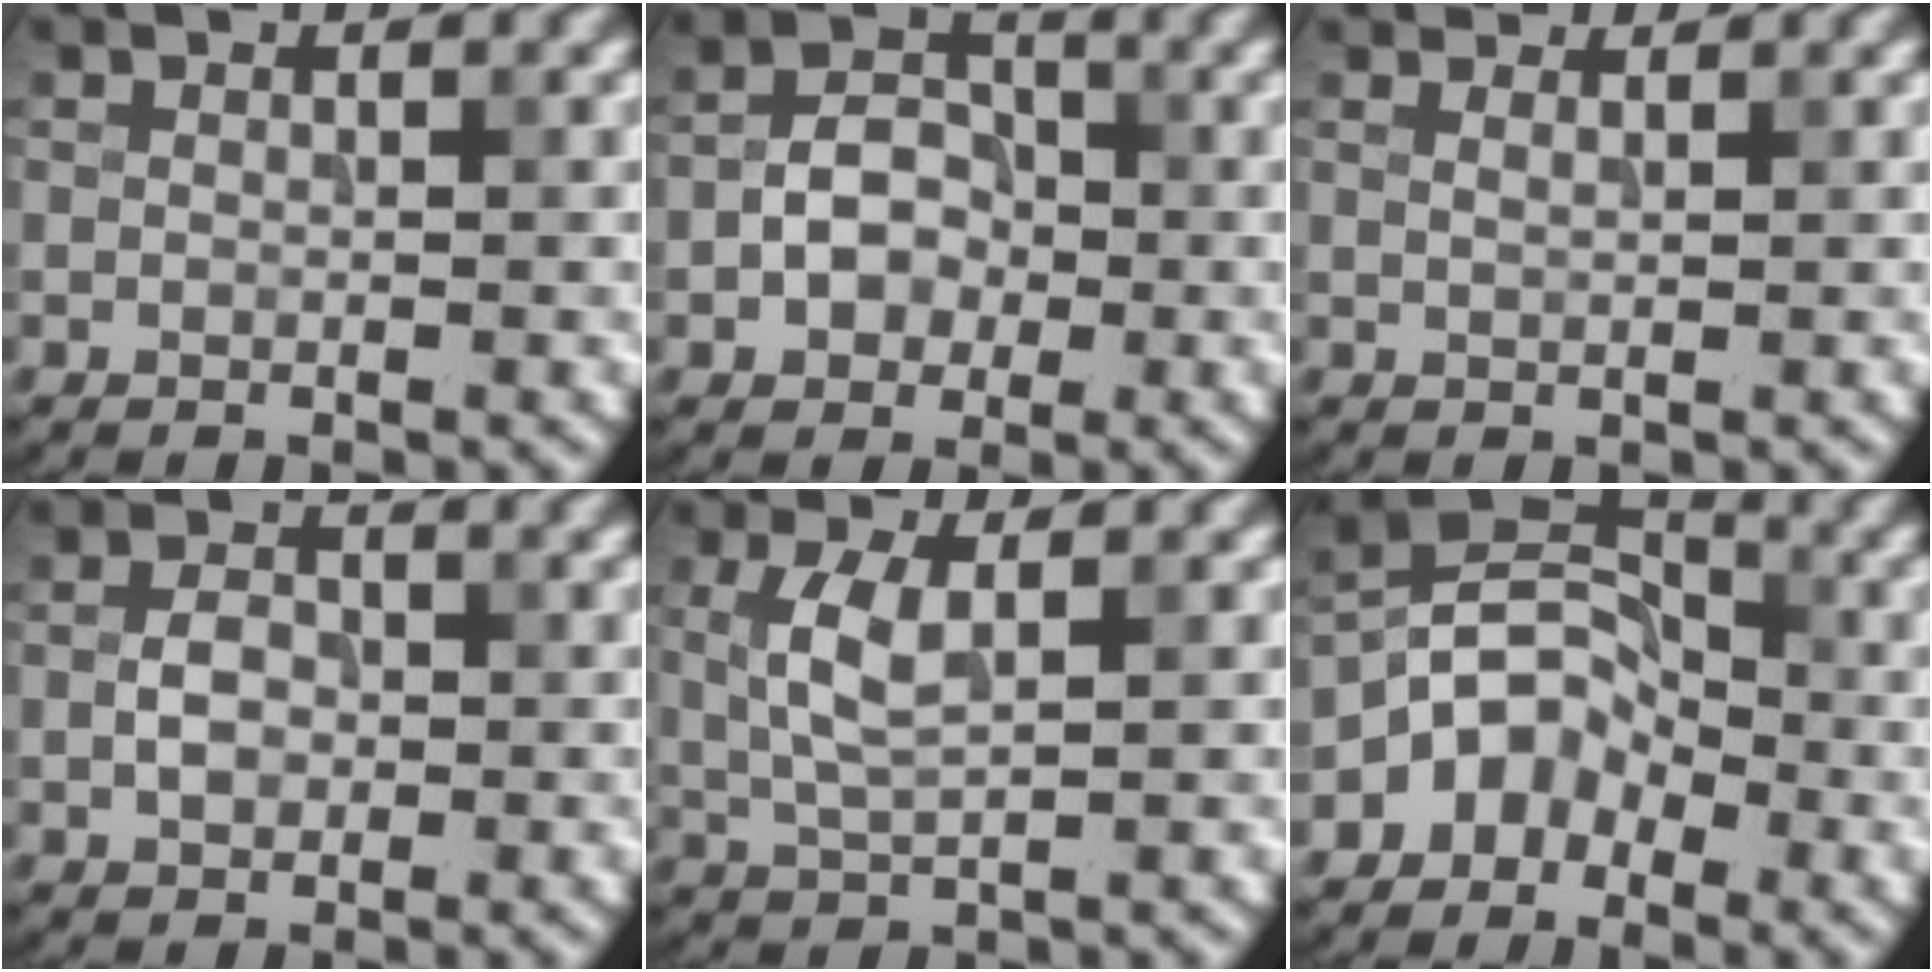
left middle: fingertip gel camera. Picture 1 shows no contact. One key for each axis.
{"total": 4.0, "fx": -0.9, "fy": 3.1, "fz": 2.4, "tx": -0.034, "ty": 0.005, "tz": -0.020}
{"total": 3.6, "fx": 2.8, "fy": 1.4, "fz": 1.6, "tx": -0.033, "ty": 0.018, "tz": 0.032}
{"total": 2.5, "fx": -0.3, "fy": 1.8, "fz": 1.8, "tx": -0.034, "ty": 0.004, "tz": -0.009}
{"total": 3.6, "fx": 0.6, "fy": 1.3, "fz": 3.3, "tx": -0.077, "ty": 0.003, "tz": 0.012}
{"total": 4.4, "fx": -2.3, "fy": 3.2, "fz": 1.9, "tx": -0.021, "ty": 0.010, "tz": -0.052}